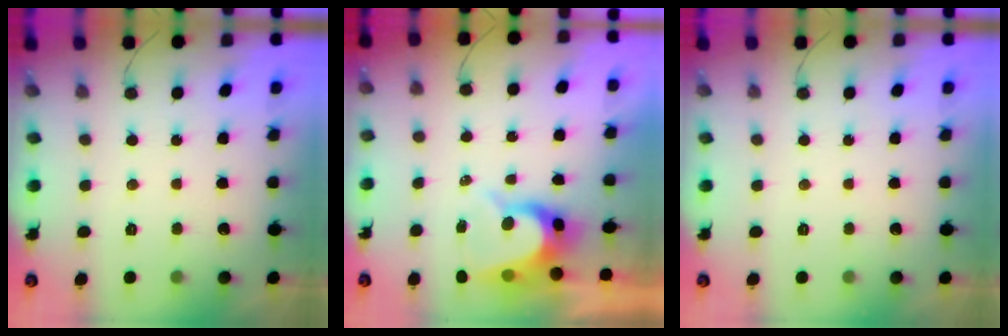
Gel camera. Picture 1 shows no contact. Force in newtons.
{"total": 7.5, "press": 7.5, "slide": 0.5}
{"total": 0.0}